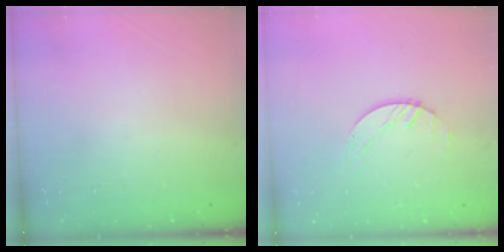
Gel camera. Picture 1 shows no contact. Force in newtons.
{"total": 1.5, "press": 1.4, "slide": 0.3}